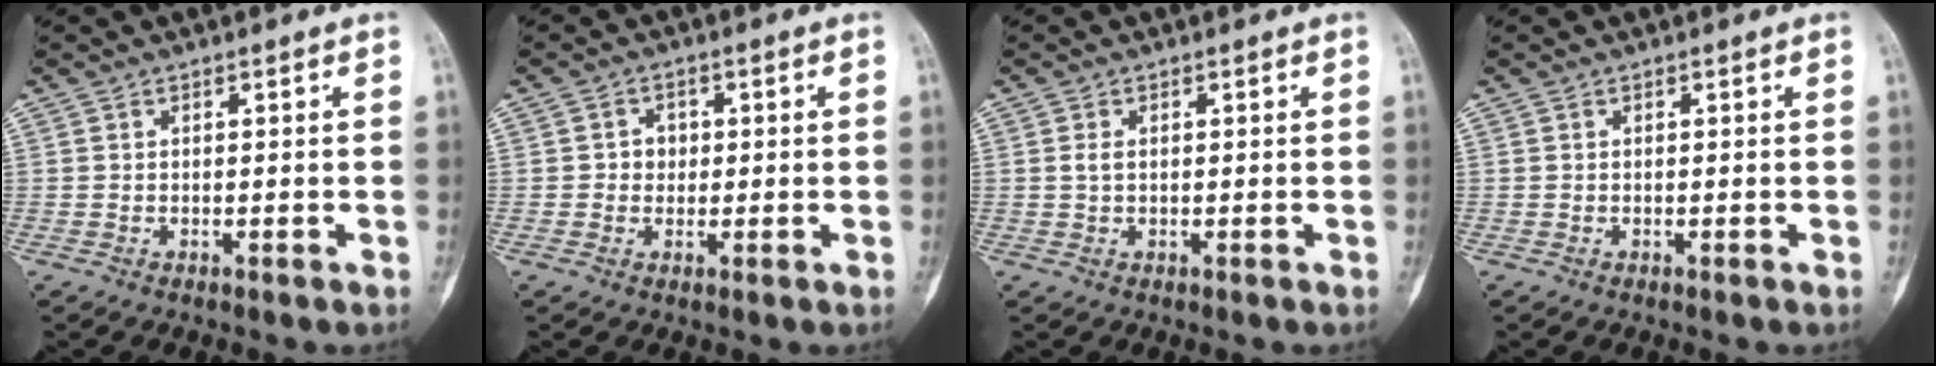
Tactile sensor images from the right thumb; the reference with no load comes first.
{"total": 5.1, "force": [0.6, 4.6, 2.2], "torque": [0.008, 0.010, 0.003]}
{"total": 1.5, "force": [0.4, 0.9, 1.2], "torque": [-0.024, 0.002, 0.009]}
{"total": 0.0}